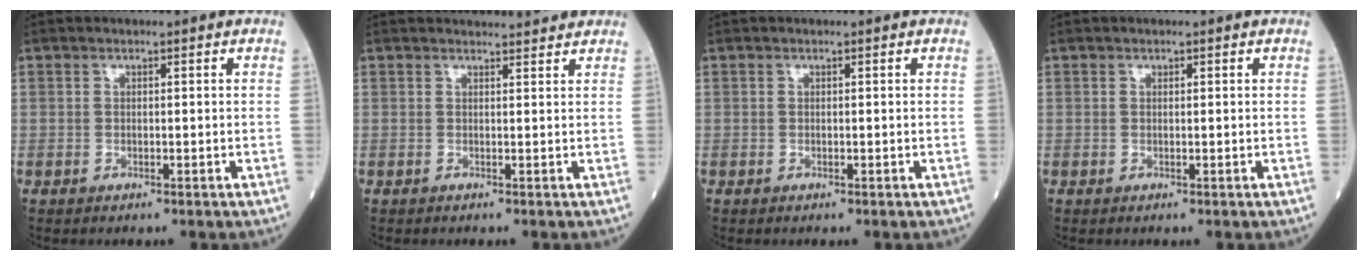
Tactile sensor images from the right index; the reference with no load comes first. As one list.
[{"total": 5.0, "force": [5.0, 0.2, 0.7], "torque": [-0.012, 0.025, 0.048]}, {"total": 0.0}, {"total": 0.0}]